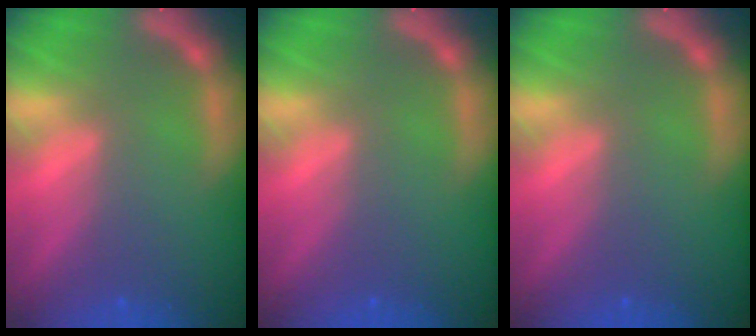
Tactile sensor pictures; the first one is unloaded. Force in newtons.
{"total": 0.0}
{"total": 0.0}